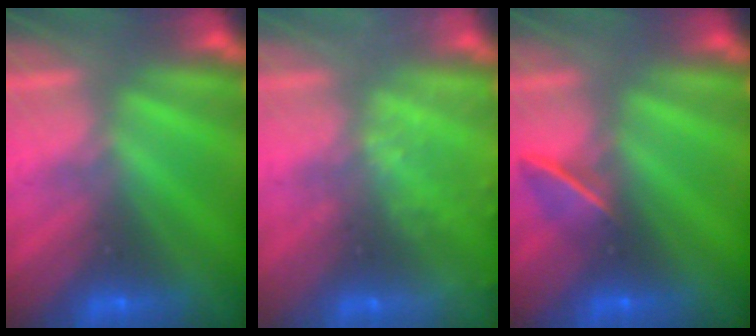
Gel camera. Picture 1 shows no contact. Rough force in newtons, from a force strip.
{"total": 2.4}
{"total": 2.0}